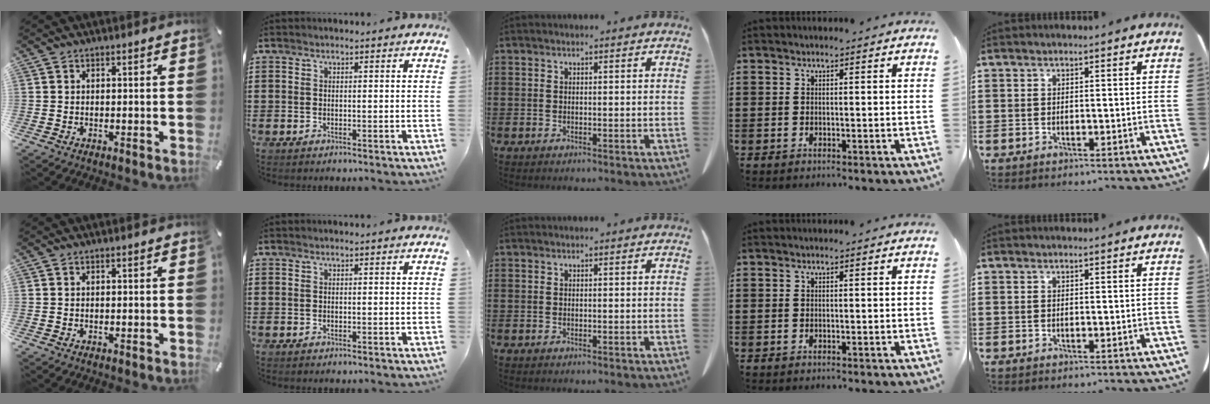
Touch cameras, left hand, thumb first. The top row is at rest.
{}